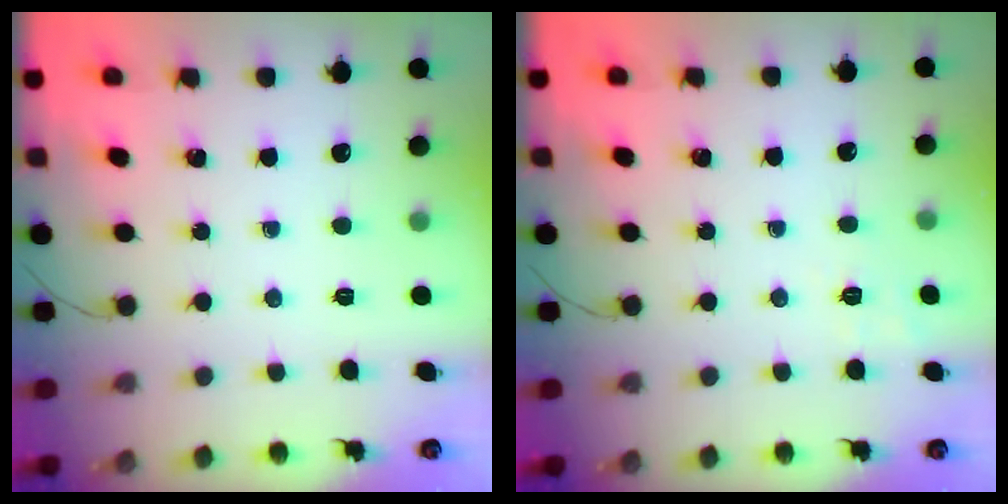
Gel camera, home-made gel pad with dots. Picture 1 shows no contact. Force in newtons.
{"total": 2.1, "press": 1.2, "slide": 1.8}